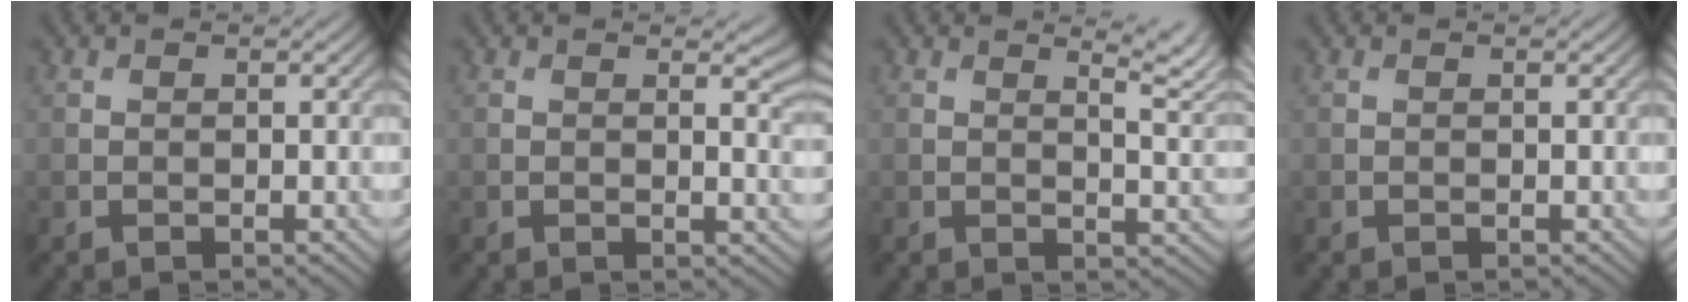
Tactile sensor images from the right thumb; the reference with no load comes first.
{"total": 2.7, "force": [1.0, 0.8, 2.4], "torque": [-0.032, -0.002, 0.016]}
{"total": 4.8, "force": [2.9, 1.2, 3.6], "torque": [-0.052, 0.004, 0.050]}
{"total": 0.0}